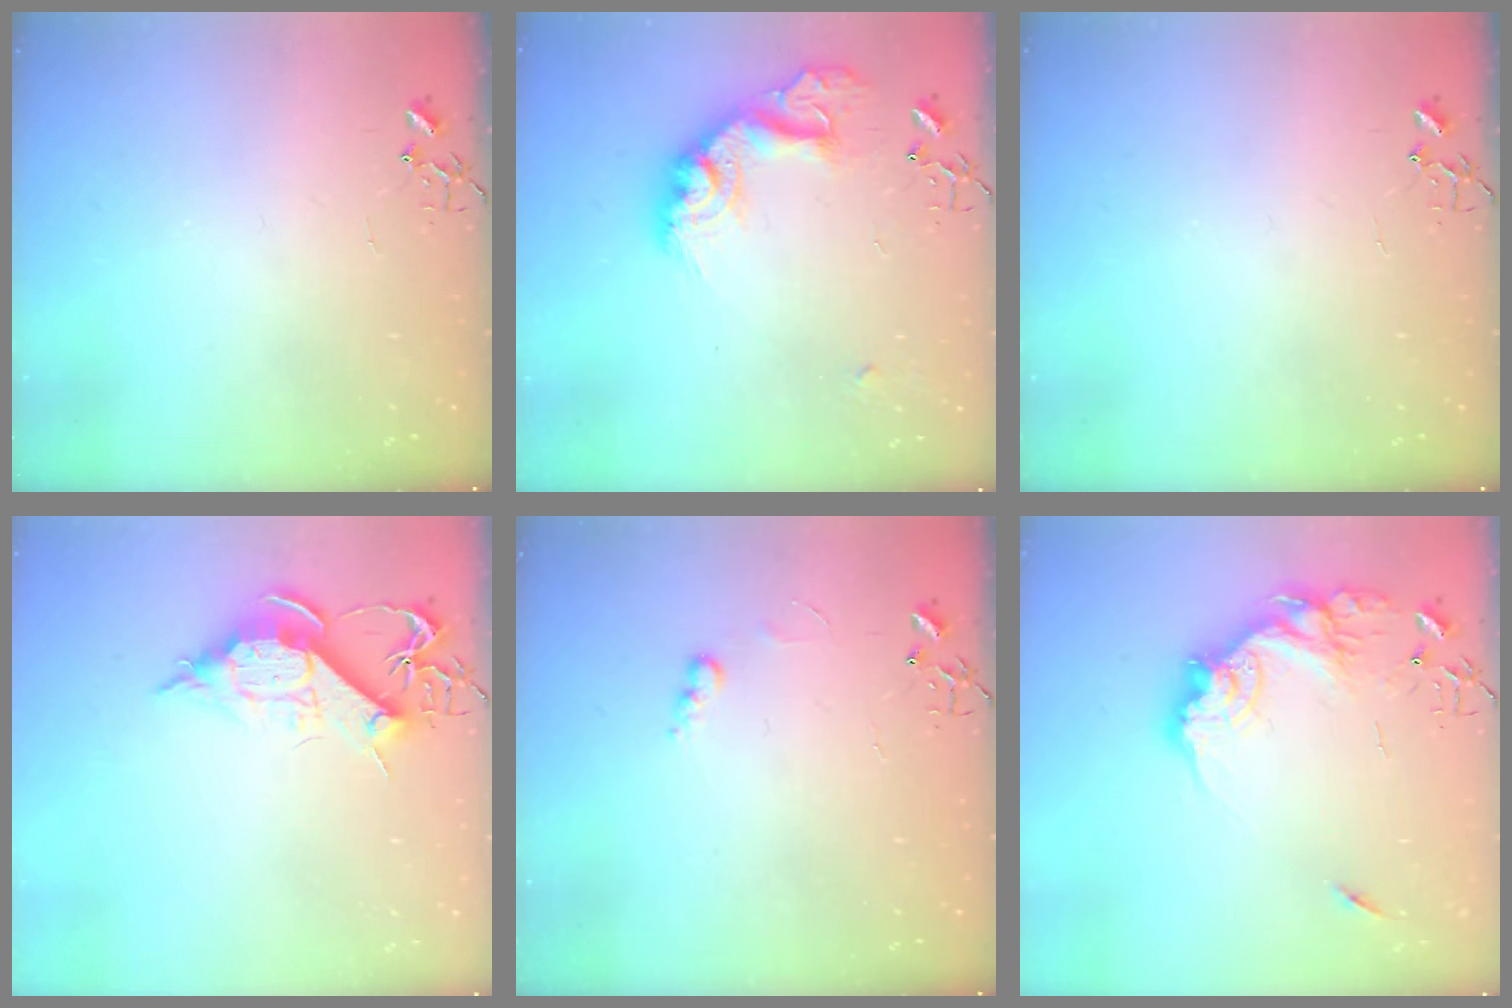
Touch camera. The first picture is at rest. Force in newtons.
{"total": 19.6, "press": 19.6, "slide": 1.4}
{"total": 0.0}
{"total": 10.9, "press": 10.9, "slide": 1.1}
{"total": 5.2, "press": 5.1, "slide": 0.6}
{"total": 18.4, "press": 18.3, "slide": 1.7}